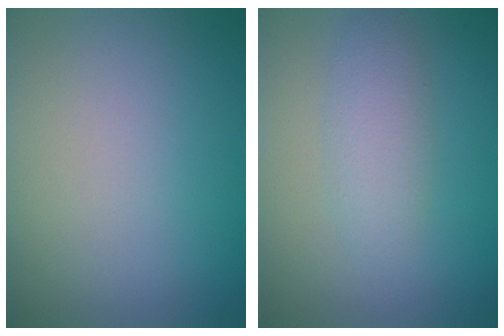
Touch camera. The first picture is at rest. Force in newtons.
{"total": 2.5, "press": 2.5, "slide": 0.0}